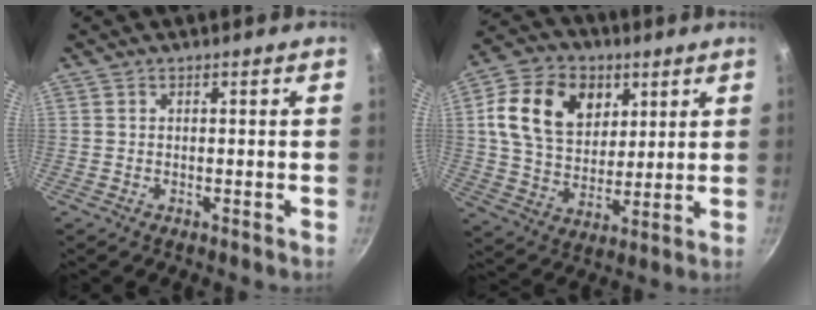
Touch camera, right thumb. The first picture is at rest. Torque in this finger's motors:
{"motor_torque": [0.07, 0.32, 0.35, -0.09, 0.17]}